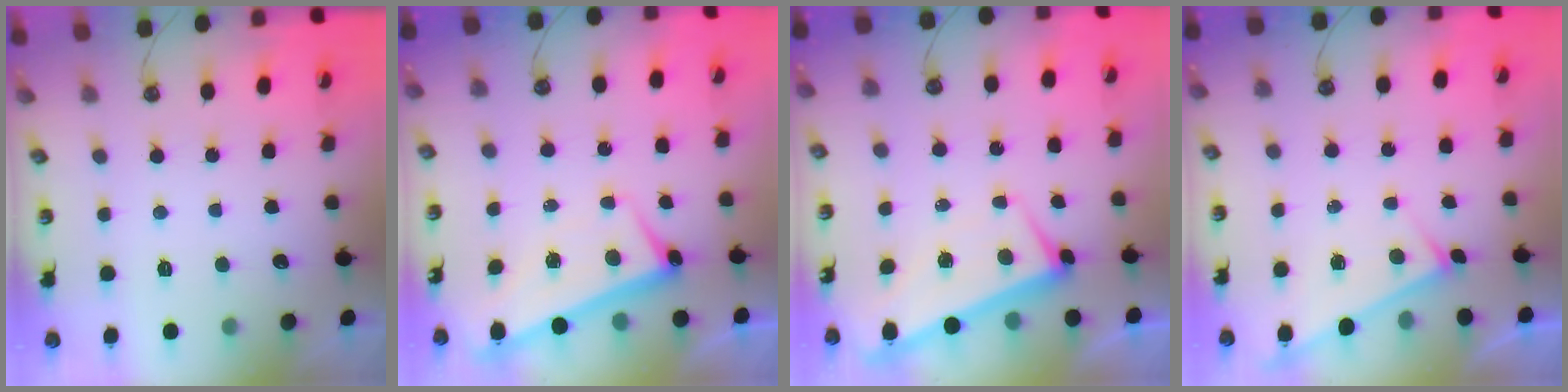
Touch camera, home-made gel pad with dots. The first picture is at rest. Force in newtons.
{"total": 2.6, "press": 2.5, "slide": 0.6}
{"total": 1.5, "press": 0.5, "slide": 1.4}
{"total": 3.5, "press": 3.5, "slide": 0.2}